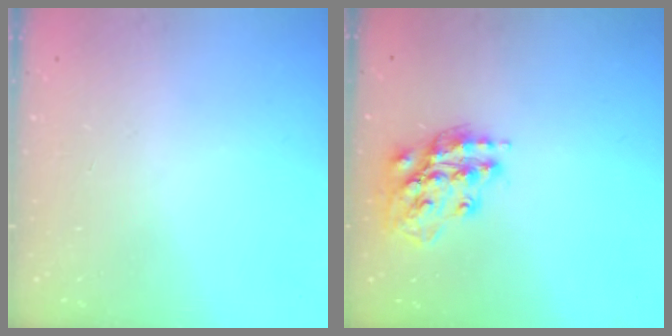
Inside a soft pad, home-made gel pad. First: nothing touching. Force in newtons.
{"total": 16.1, "press": 16.1, "slide": 1.5}